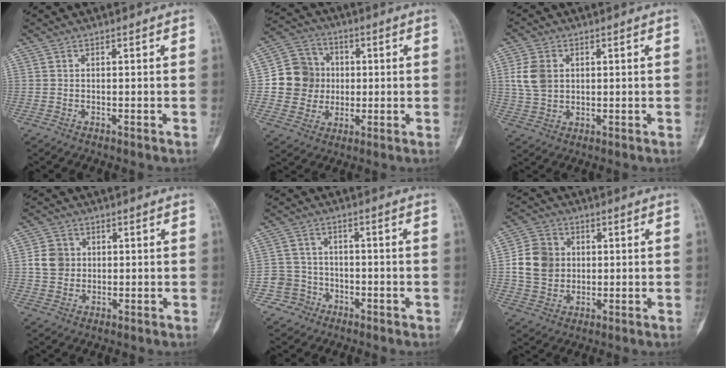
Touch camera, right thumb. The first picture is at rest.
{"total": 12.1, "force": [0.2, 11.4, 4.2], "torque": [-0.035, 0.018, 0.005]}
{"total": 7.0, "force": [1.3, 5.4, 4.3], "torque": [-0.074, -0.001, 0.026]}
{"total": 5.8, "force": [0.5, 5.2, 2.4], "torque": [-0.020, 0.004, 0.004]}
{"total": 6.0, "force": [-3.0, 5.2, -0.4], "torque": [0.048, 0.028, -0.056]}
{"total": 10.4, "force": [0.7, 9.0, 5.2], "torque": [-0.070, 0.008, 0.010]}